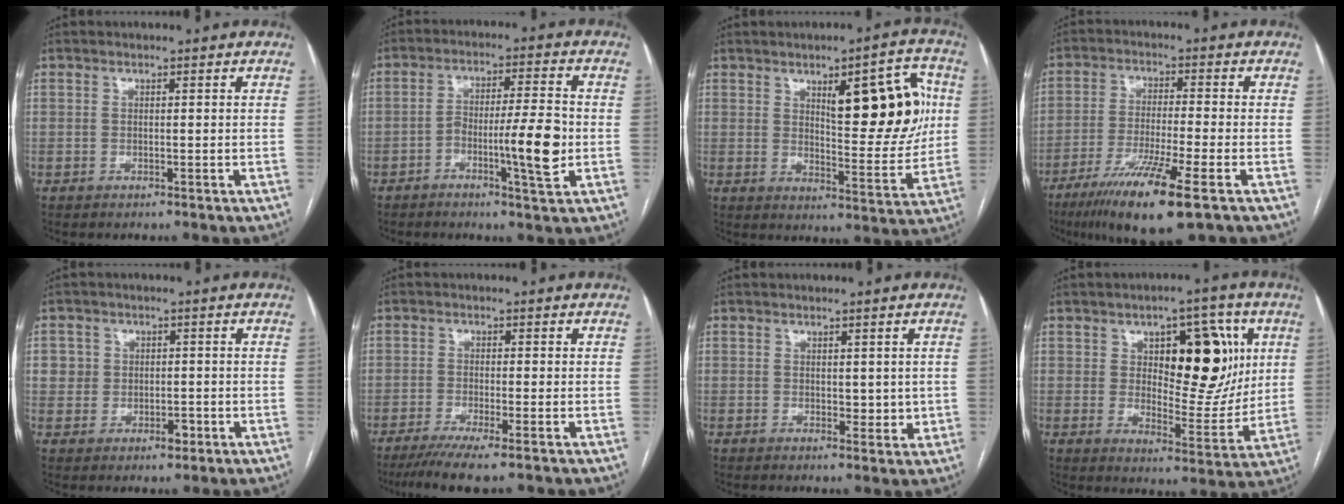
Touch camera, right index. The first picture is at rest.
{"total": 8.7, "force": [-2.5, 0.9, 8.2], "torque": [-0.136, 0.006, -0.040]}
{"total": 16.5, "force": [4.8, 6.3, 14.5], "torque": [-0.168, 0.022, 0.073]}
{"total": 12.1, "force": [-6.9, 0.2, 10.0], "torque": [-0.190, -0.033, -0.120]}
{"total": 3.9, "force": [-0.2, 3.7, 1.2], "torque": [-0.004, 0.006, 0.003]}
{"total": 6.1, "force": [-4.4, -0.2, 4.2], "torque": [-0.066, -0.014, -0.074]}
{"total": 2.7, "force": [0.6, 1.8, 1.9], "torque": [-0.019, -0.007, 0.014]}
{"total": 15.0, "force": [4.4, 6.6, 12.7], "torque": [-0.164, 0.019, 0.074]}